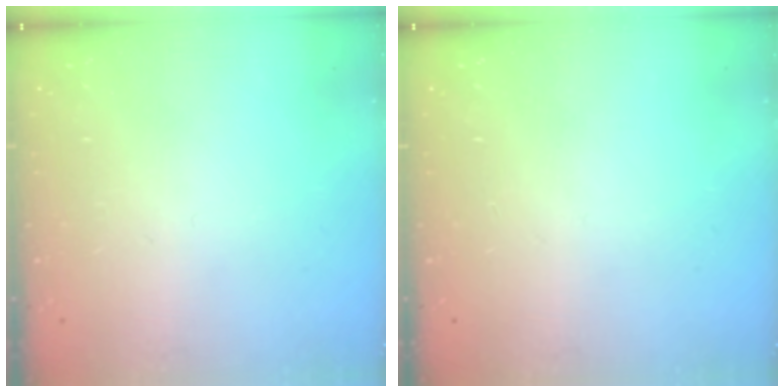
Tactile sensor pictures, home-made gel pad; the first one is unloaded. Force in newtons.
{"total": 0.0}